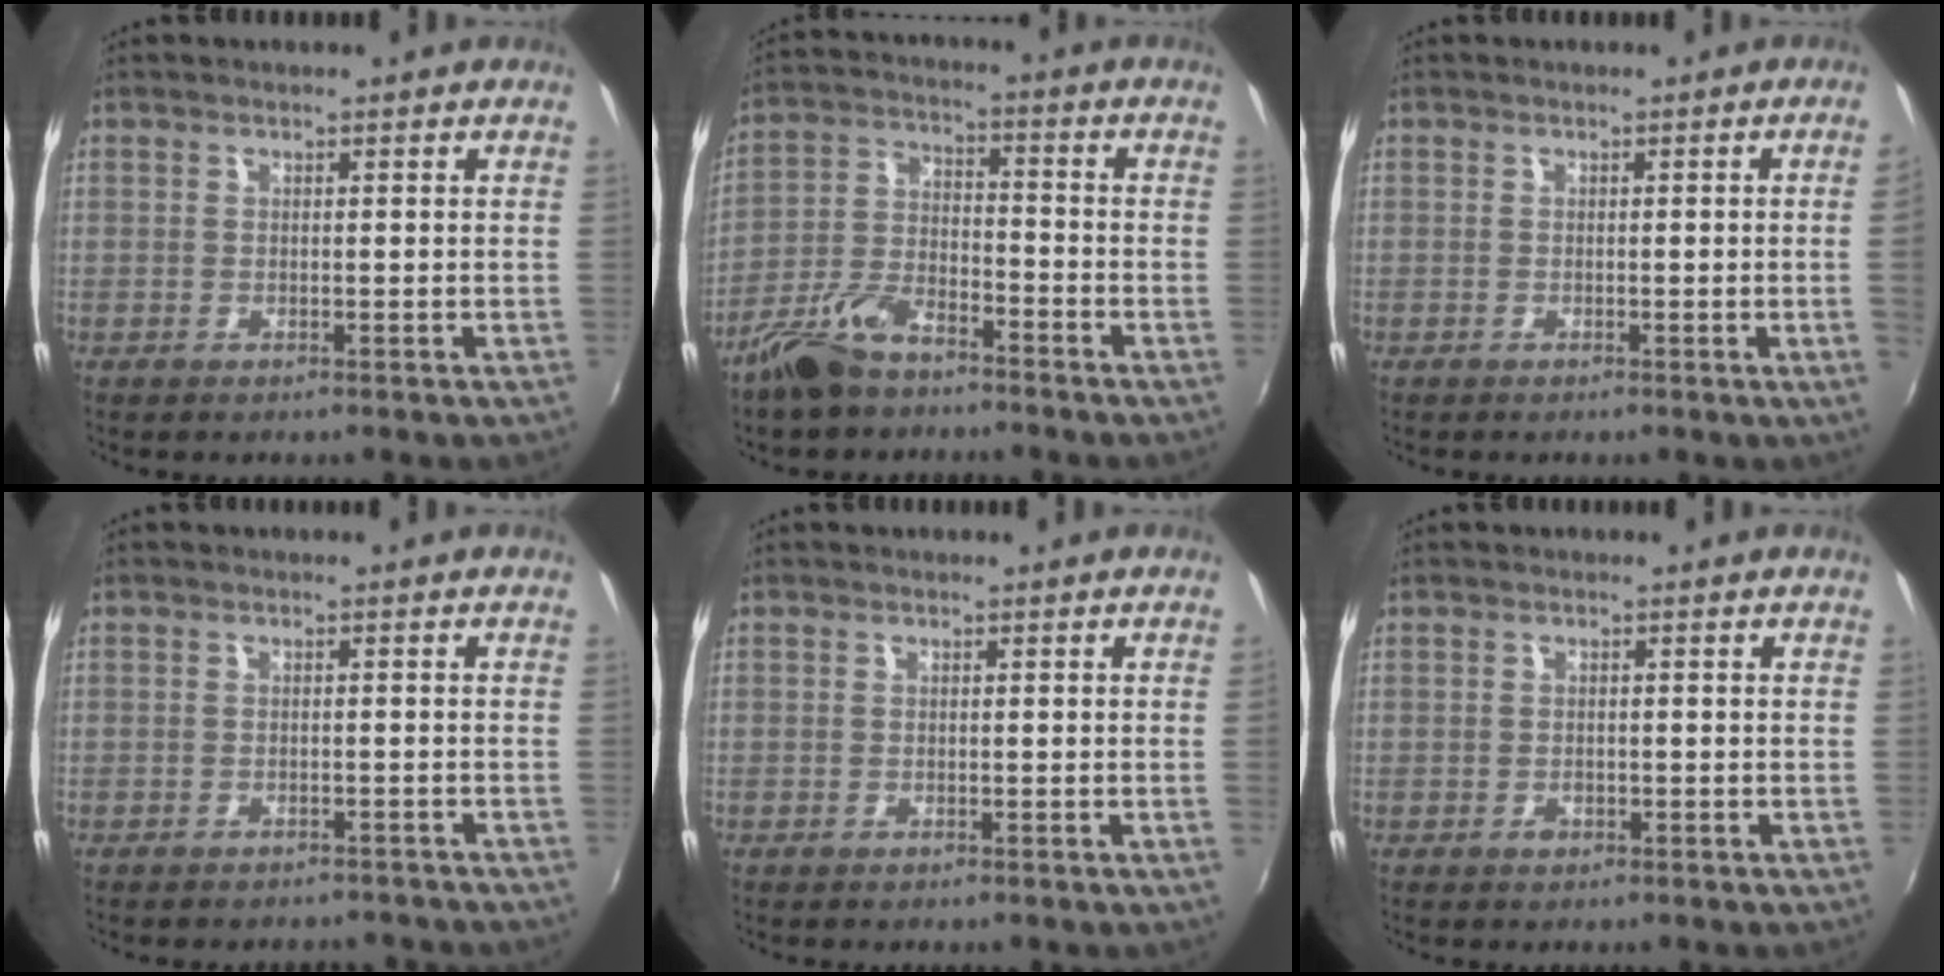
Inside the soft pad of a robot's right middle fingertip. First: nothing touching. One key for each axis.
{"total": 9.4, "fx": -7.0, "fy": 3.9, "fz": 4.9, "tx": -0.105, "ty": 0.004, "tz": -0.133}
{"total": 2.2, "fx": 0.0, "fy": -1.3, "fz": 1.8, "tx": -0.019, "ty": -0.013, "tz": 0.004}
{"total": 6.1, "fx": -5.6, "fy": 1.7, "fz": 1.7, "tx": -0.038, "ty": -0.011, "tz": -0.070}
{"total": 0.5, "fx": 0.0, "fy": -0.3, "fz": 0.4, "tx": -0.001, "ty": -0.002, "tz": -0.001}
{"total": 1.2, "fx": -0.7, "fy": 0.9, "fz": 0.4, "tx": -0.006, "ty": -0.002, "tz": -0.011}